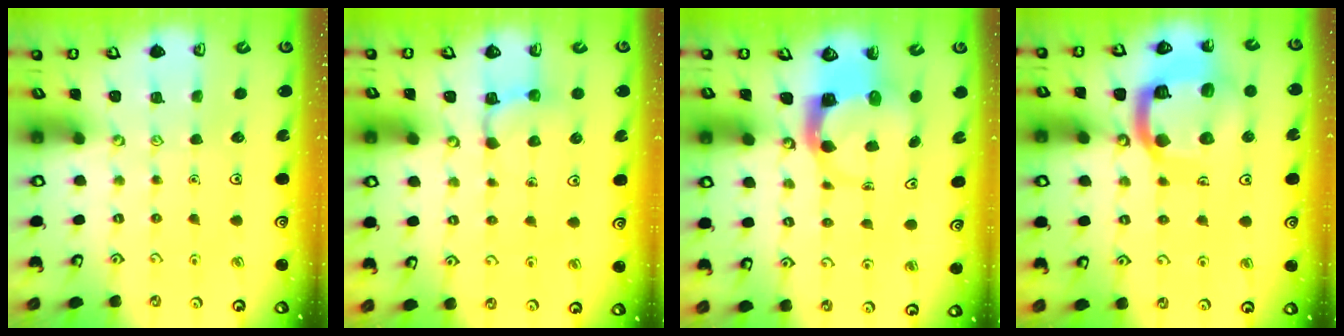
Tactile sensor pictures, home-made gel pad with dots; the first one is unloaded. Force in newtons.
{"total": 3.0, "press": 2.9, "slide": 0.7}
{"total": 3.8, "press": 3.8, "slide": 0.6}
{"total": 18.4, "press": 18.3, "slide": 1.9}